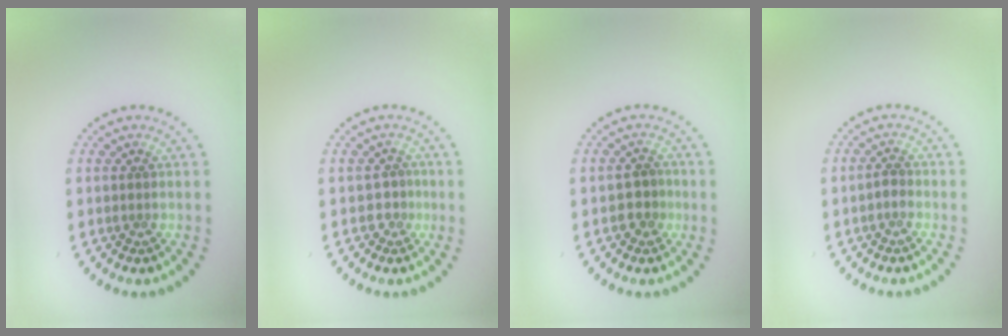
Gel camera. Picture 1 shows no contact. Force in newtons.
{"total": 1.2, "press": 0.8, "slide": 0.8}
{"total": 2.0, "press": 1.9, "slide": 0.6}
{"total": 0.9, "press": 0.9, "slide": 0.3}